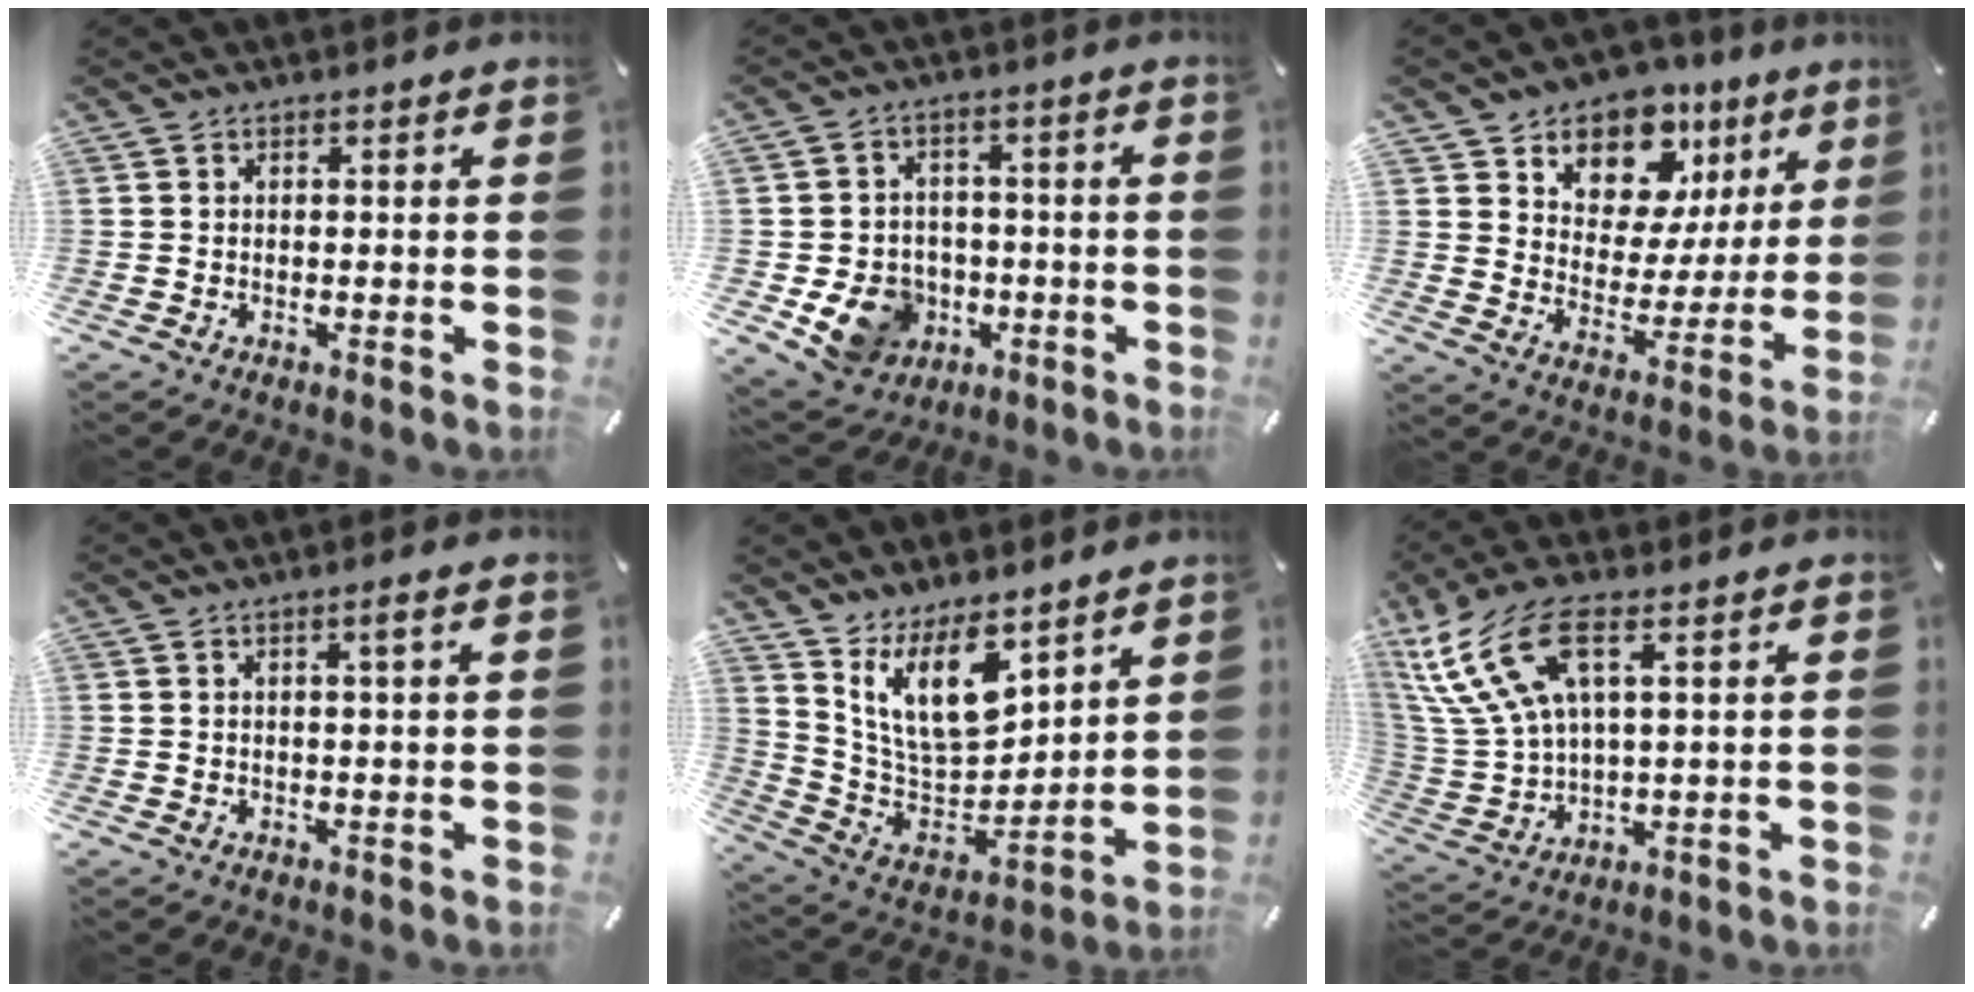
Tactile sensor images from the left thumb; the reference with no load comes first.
{"total": 10.7, "force": [-3.5, 9.3, 4.1], "torque": [-0.084, 0.028, -0.052]}
{"total": 12.2, "force": [8.5, 8.1, 3.4], "torque": [-0.053, -0.071, 0.156]}
{"total": 1.9, "force": [0.5, 0.0, 1.8], "torque": [-0.035, 0.000, 0.008]}
{"total": 15.6, "force": [10.2, 7.6, 9.0], "torque": [-0.176, -0.066, 0.187]}
{"total": 16.3, "force": [7.2, 7.7, 12.4], "torque": [-0.291, -0.021, 0.127]}